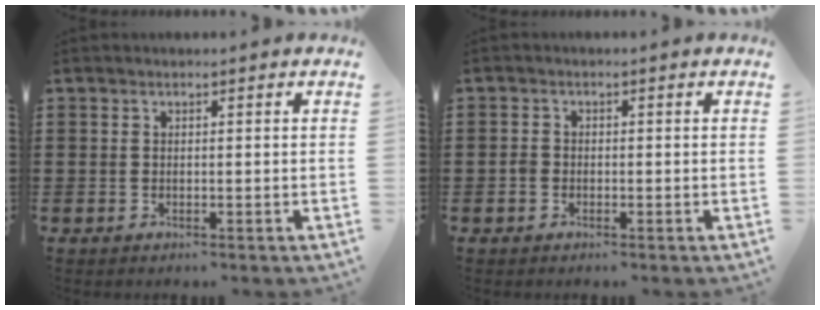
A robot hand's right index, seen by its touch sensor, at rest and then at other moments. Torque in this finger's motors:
{"motor_torque": [0.19, -0.17, 0.04, 0.04]}